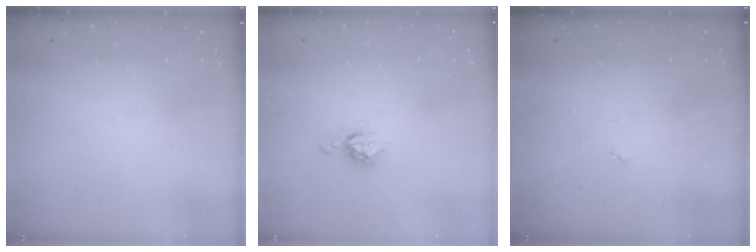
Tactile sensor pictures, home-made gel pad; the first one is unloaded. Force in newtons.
{"total": 7.1, "press": 7.1, "slide": 0.3}
{"total": 2.7, "press": 2.7, "slide": 0.4}